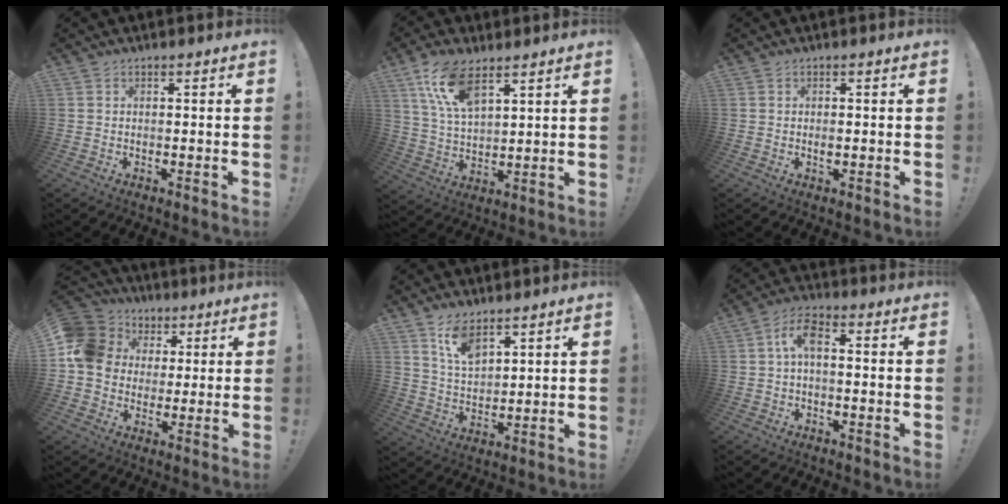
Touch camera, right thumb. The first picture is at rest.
{"total": 12.6, "force": [8.0, 5.3, 8.1], "torque": [-0.166, -0.028, 0.147]}
{"total": 1.0, "force": [-0.2, 0.5, 0.9], "torque": [-0.007, -0.002, -0.005]}
{"total": 13.5, "force": [2.6, 11.8, 6.1], "torque": [-0.105, -0.003, 0.055]}
{"total": 8.8, "force": [6.7, 3.8, 4.3], "torque": [-0.085, -0.037, 0.125]}
{"total": 6.5, "force": [0.4, 2.5, 6.0], "torque": [-0.127, 0.004, 0.006]}